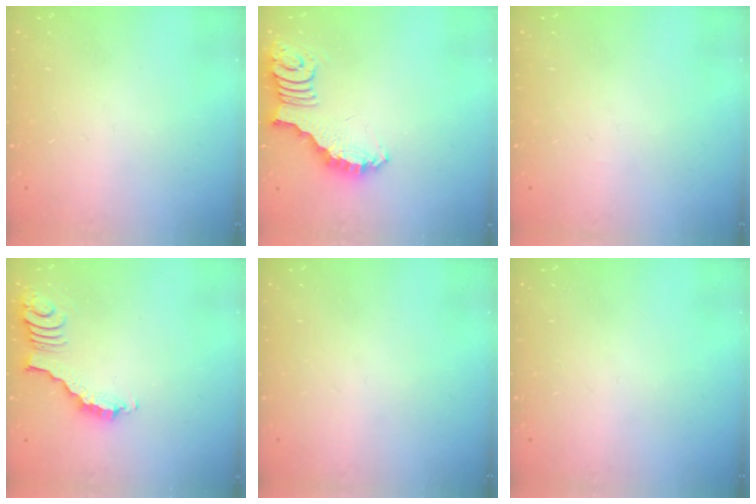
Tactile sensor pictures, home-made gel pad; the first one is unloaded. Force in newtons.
{"total": 2.5, "press": 2.5, "slide": 0.5}
{"total": 0.0}
{"total": 2.5, "press": 2.5, "slide": 0.3}
{"total": 0.0}
{"total": 0.0}